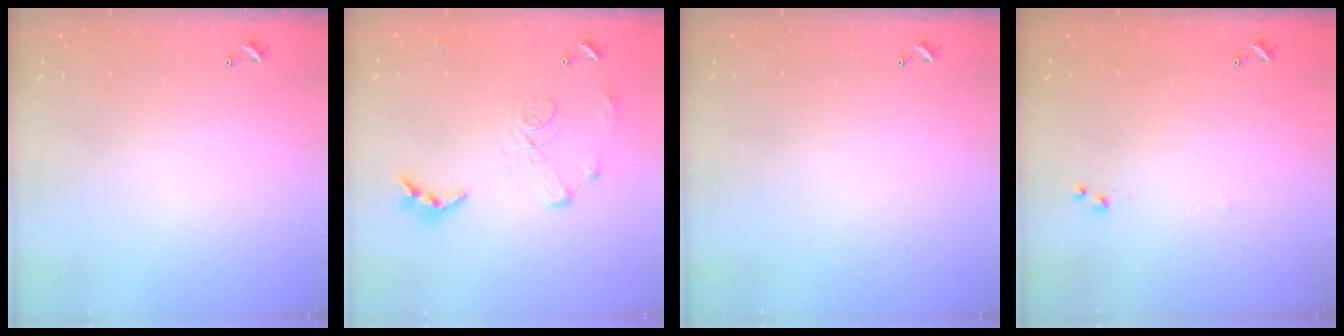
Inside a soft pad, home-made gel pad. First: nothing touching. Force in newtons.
{"total": 11.4, "press": 11.3, "slide": 1.0}
{"total": 0.0}
{"total": 4.8, "press": 4.7, "slide": 0.4}